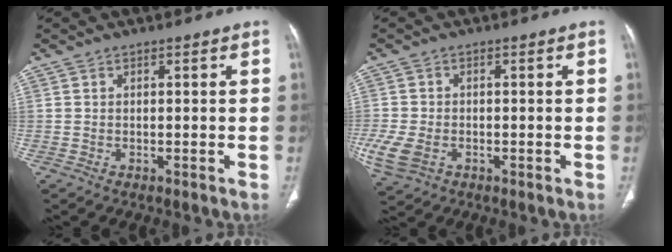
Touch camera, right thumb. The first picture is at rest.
{"total": 7.2, "force": [-2.3, 5.0, 4.7], "torque": [-0.116, -0.001, -0.037]}